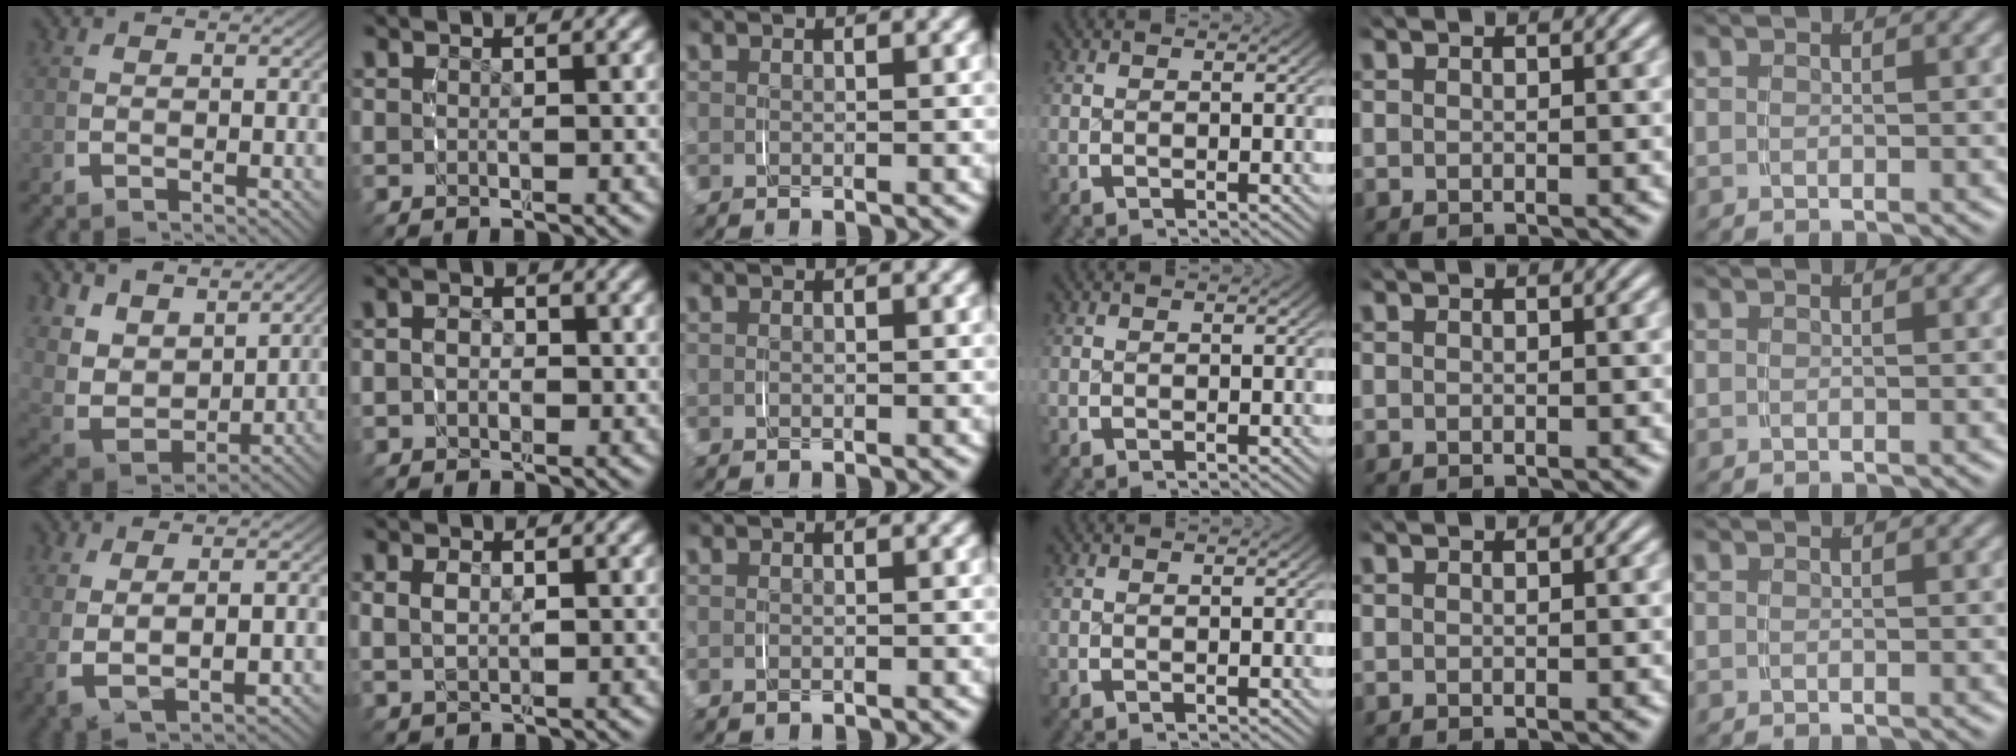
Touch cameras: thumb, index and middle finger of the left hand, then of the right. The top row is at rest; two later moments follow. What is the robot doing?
{"motion": "grasp_and_lifting", "object": "scarf"}